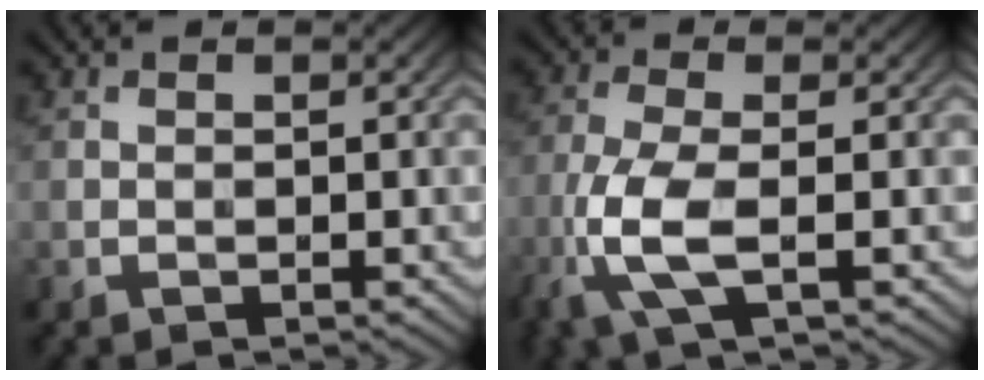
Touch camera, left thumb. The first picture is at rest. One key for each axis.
{"total": 7.0, "fx": -2.3, "fy": 2.4, "fz": 6.2, "tx": -0.152, "ty": 0.001, "tz": -0.056}